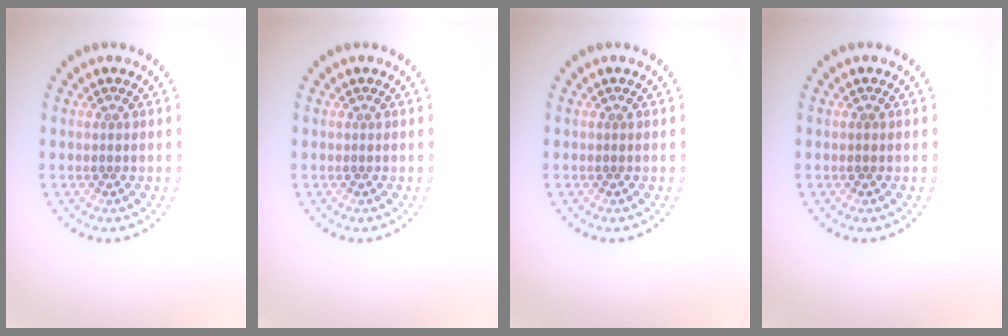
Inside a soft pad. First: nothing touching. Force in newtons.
{"total": 0.0}
{"total": 0.0}
{"total": 0.5, "press": 0.5, "slide": 0.1}